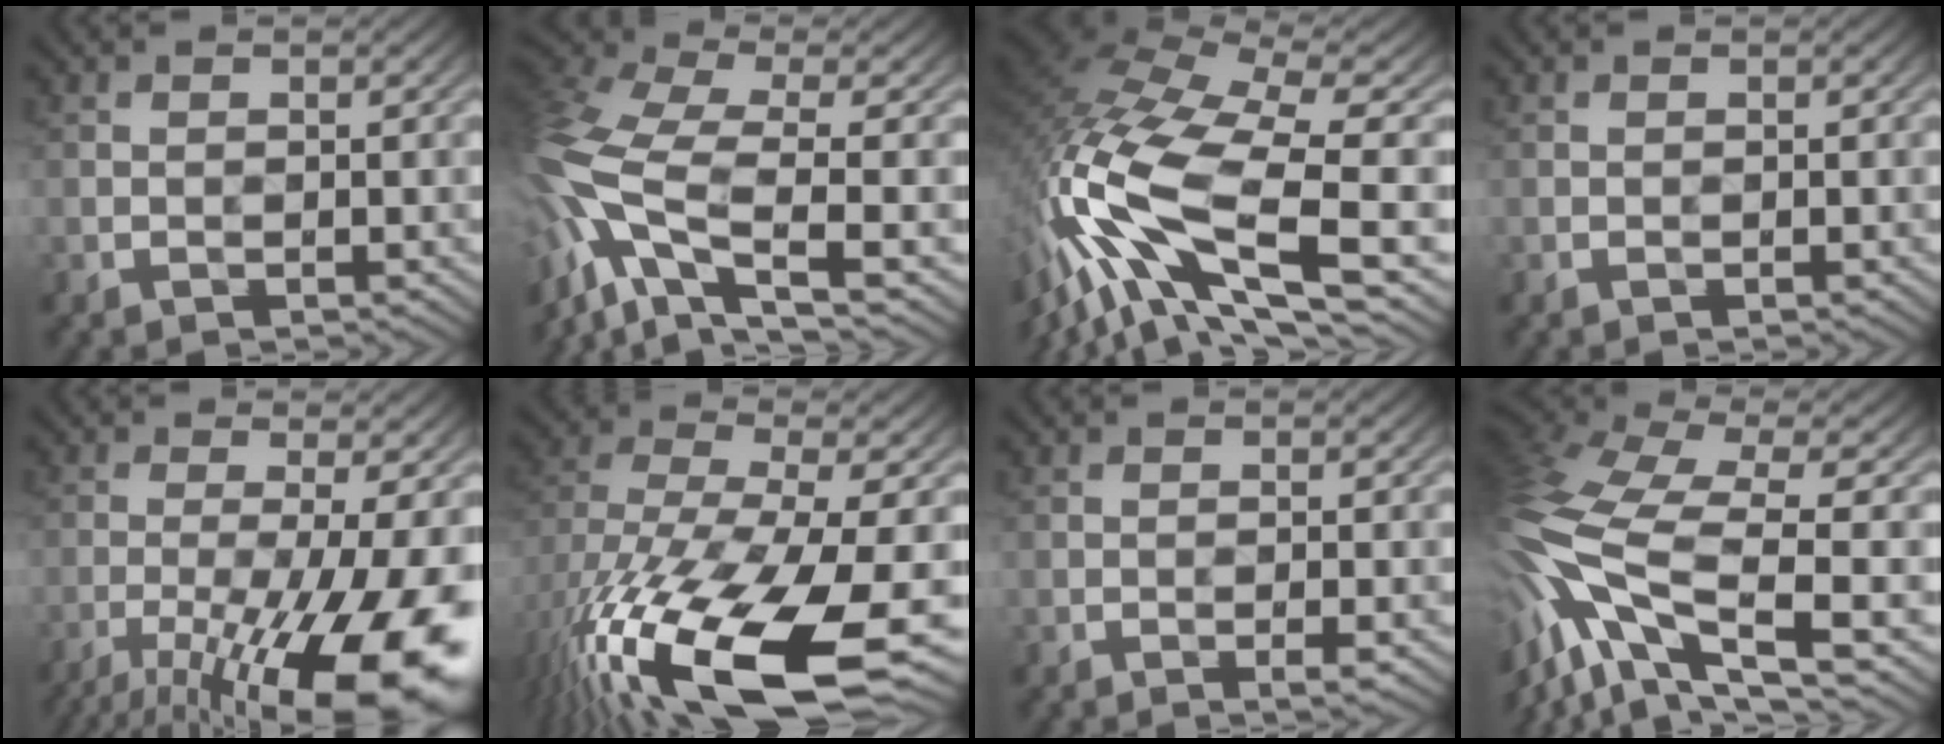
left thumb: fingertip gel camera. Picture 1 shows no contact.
{"total": 12.7, "force": [-3.9, 5.3, 10.9], "torque": [-0.278, -0.006, -0.080]}
{"total": 17.0, "force": [-5.2, 7.3, 14.4], "torque": [-0.334, -0.016, -0.097]}
{"total": 0.0}
{"total": 15.5, "force": [-7.5, 4.2, 12.8], "torque": [-0.204, -0.010, -0.106]}
{"total": 18.1, "force": [-7.9, 7.7, 14.4], "torque": [-0.314, -0.048, -0.126]}
{"total": 0.9, "force": [-0.5, 0.0, 0.8], "torque": [-0.018, -0.001, -0.008]}
{"total": 15.0, "force": [-3.7, 5.7, 13.4], "torque": [-0.336, -0.003, -0.063]}